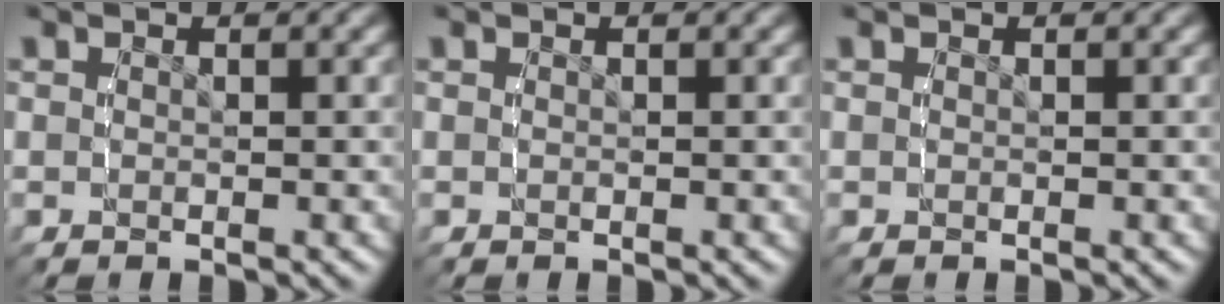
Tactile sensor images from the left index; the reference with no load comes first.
{"total": 0.0}
{"total": 0.0}